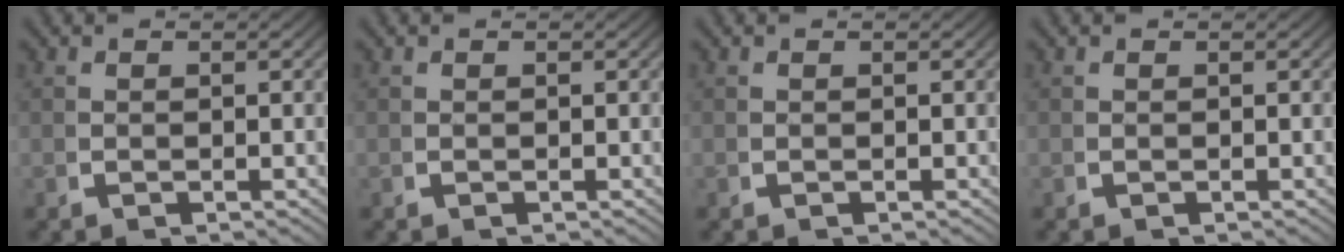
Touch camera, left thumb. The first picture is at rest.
{"total": 0.0}
{"total": 0.0}
{"total": 0.0}